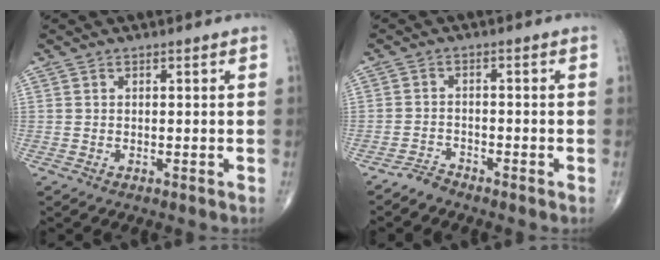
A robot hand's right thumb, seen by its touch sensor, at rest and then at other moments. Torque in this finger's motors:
{"motor_torque": [1.11, 0.78, -0.16, -0.70, 0.02]}